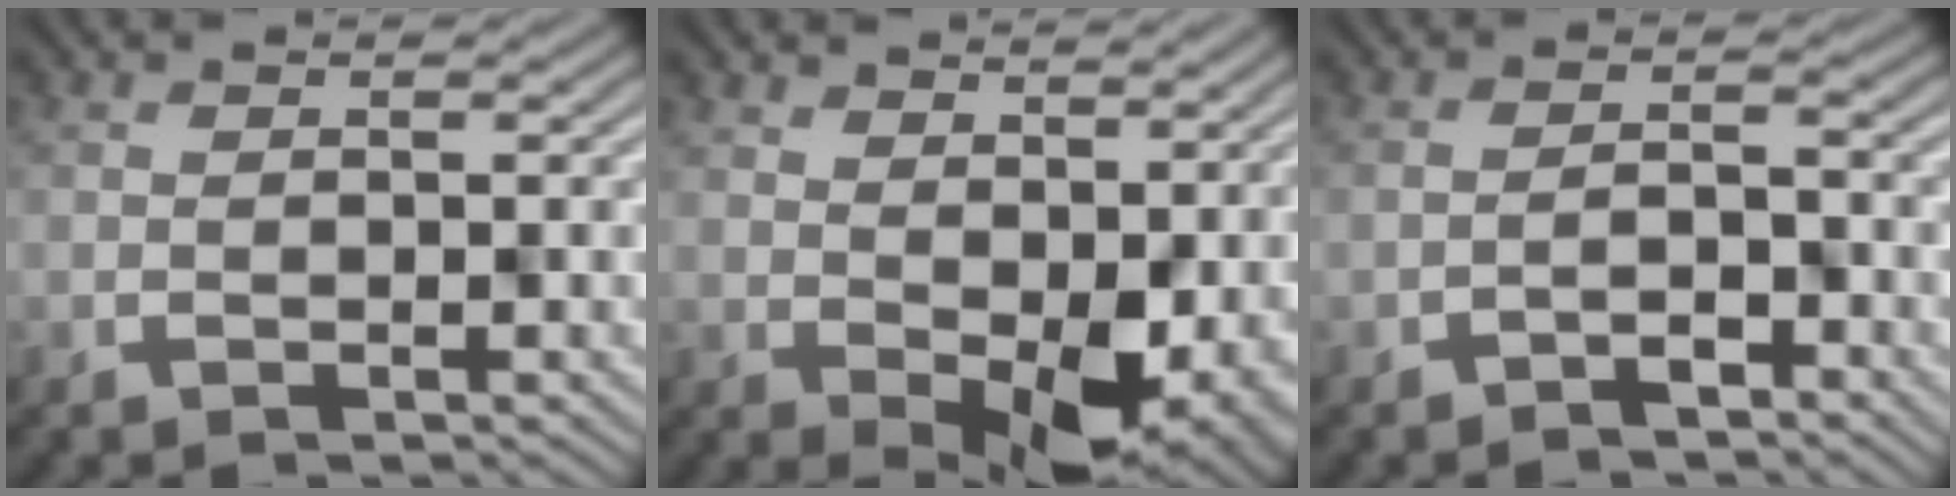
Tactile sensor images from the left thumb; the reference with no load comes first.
{"total": 5.7, "force": [1.4, 3.1, 4.6], "torque": [-0.073, -0.023, 0.041]}
{"total": 1.6, "force": [-1.3, 0.2, 0.8], "torque": [-0.016, 0.007, -0.029]}